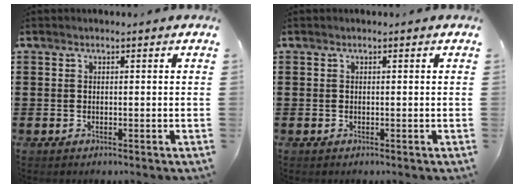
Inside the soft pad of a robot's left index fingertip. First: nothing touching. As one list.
[{"total": 0.0}]